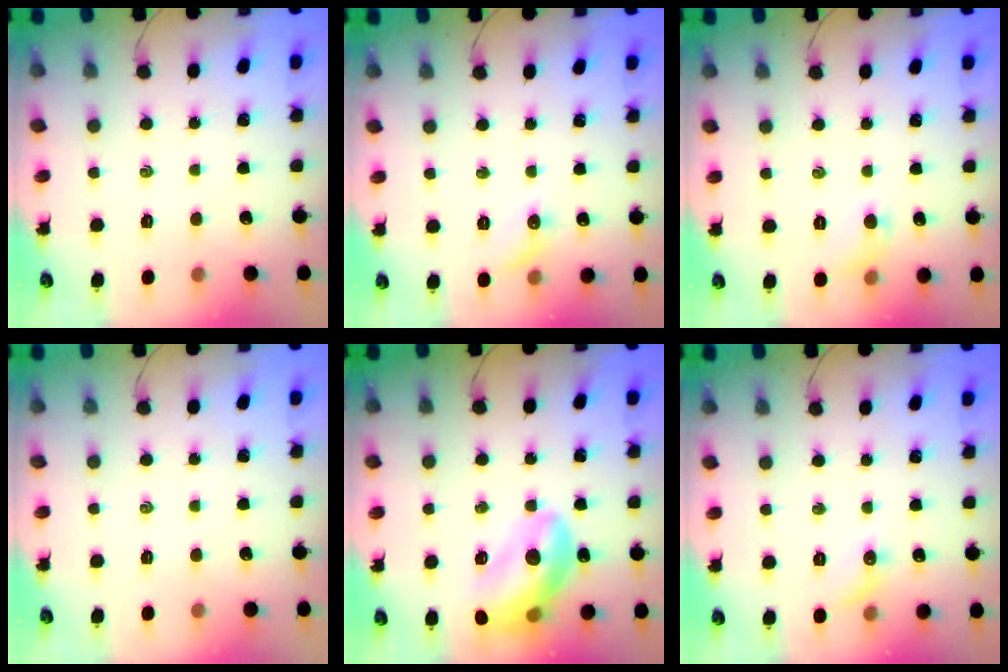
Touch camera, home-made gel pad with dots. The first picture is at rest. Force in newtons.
{"total": 6.2, "press": 6.0, "slide": 1.7}
{"total": 5.9, "press": 5.7, "slide": 1.5}
{"total": 0.0}
{"total": 16.9, "press": 16.6, "slide": 3.4}
{"total": 6.2, "press": 6.0, "slide": 1.7}